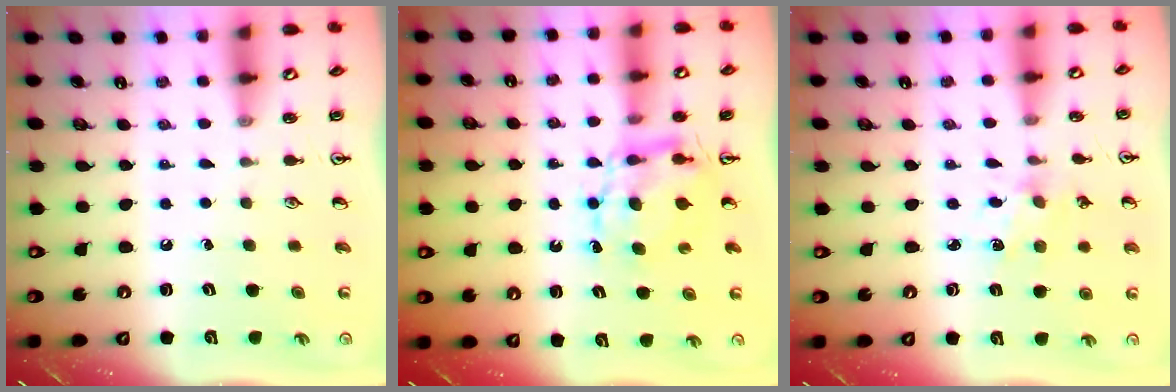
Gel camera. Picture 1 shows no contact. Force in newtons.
{"total": 6.8, "press": 6.8, "slide": 0.0}
{"total": 2.4, "press": 2.4, "slide": 0.0}